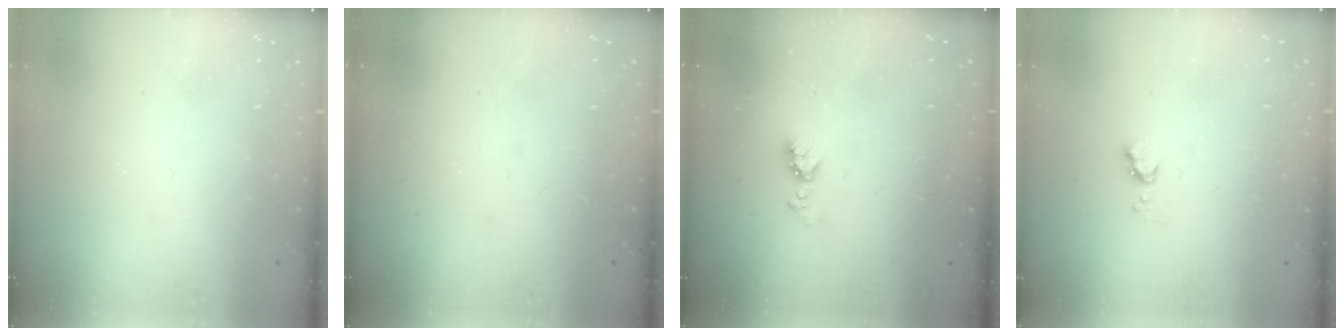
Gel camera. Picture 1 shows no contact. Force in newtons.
{"total": 0.0}
{"total": 5.9, "press": 5.9, "slide": 0.8}
{"total": 4.4, "press": 4.3, "slide": 0.5}